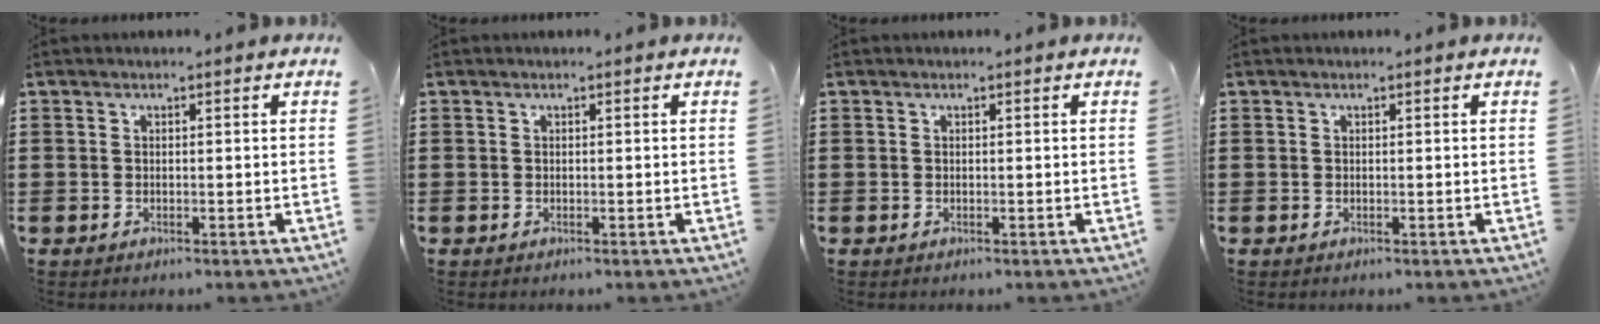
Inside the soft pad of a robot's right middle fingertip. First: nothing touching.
{"total": 0.0}
{"total": 0.0}
{"total": 0.0}